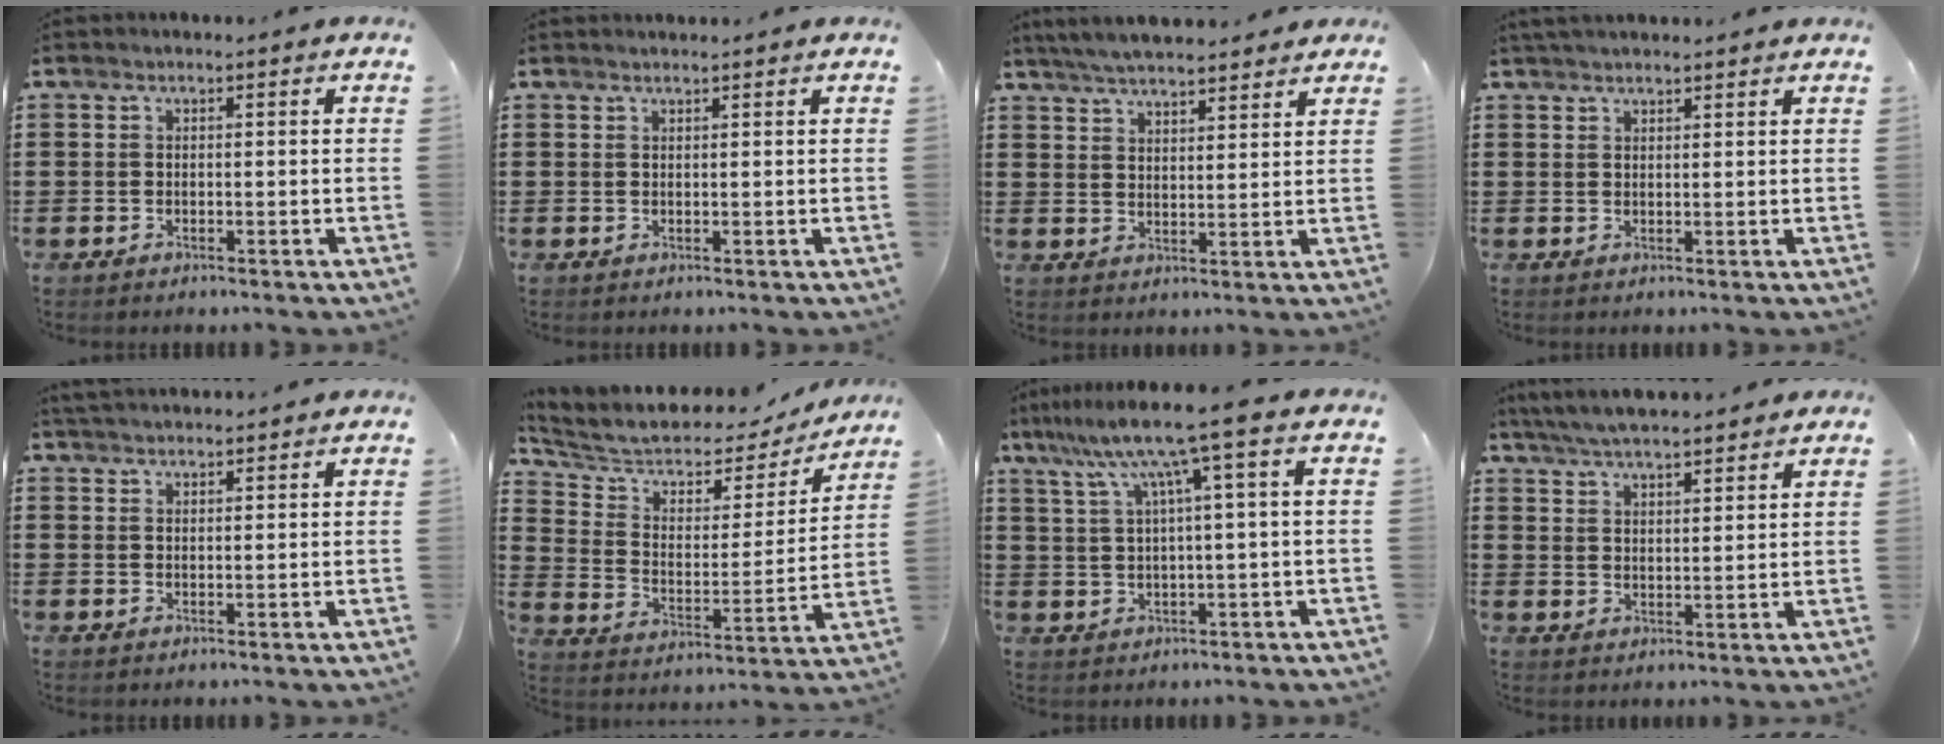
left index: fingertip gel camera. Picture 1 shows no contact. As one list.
[{"total": 0.9, "force": [0.8, -0.2, 0.3], "torque": [-0.006, -0.004, 0.017]}, {"total": 5.1, "force": [4.8, 0.4, 1.5], "torque": [-0.044, -0.014, 0.088]}, {"total": 1.7, "force": [1.7, 0.2, 0.4], "torque": [-0.012, 0.003, 0.032]}, {"total": 2.3, "force": [2.3, 0.0, 0.1], "torque": [-0.008, -0.001, 0.045]}, {"total": 6.1, "force": [5.0, 2.7, 2.3], "torque": [-0.076, -0.035, 0.081]}, {"total": 8.9, "force": [4.5, -0.5, 7.7], "torque": [-0.168, -0.013, 0.070]}, {"total": 5.4, "force": [5.2, 0.2, 1.5], "torque": [-0.047, -0.020, 0.094]}]